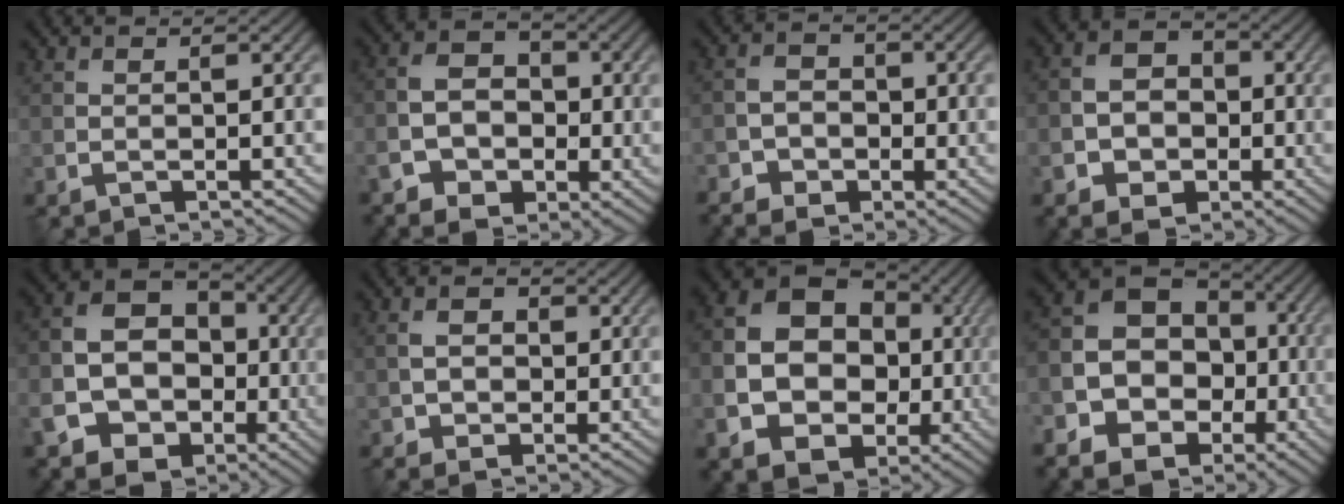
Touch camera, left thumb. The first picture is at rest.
{"total": 6.4, "force": [-2.6, 4.3, 3.9], "torque": [-0.078, -0.006, -0.047]}
{"total": 3.8, "force": [-2.3, 2.7, 1.3], "torque": [-0.024, 0.001, -0.046]}
{"total": 6.6, "force": [-2.3, 5.2, 3.4], "torque": [-0.063, -0.009, -0.045]}
{"total": 11.9, "force": [-3.6, 9.5, 6.1], "torque": [-0.136, -0.027, -0.076]}
{"total": 4.2, "force": [0.4, 2.9, 2.9], "torque": [-0.065, 0.000, 0.013]}
{"total": 17.1, "force": [-2.1, 14.1, 9.5], "torque": [-0.205, -0.030, -0.030]}
{"total": 14.1, "force": [-5.2, 11.3, 6.8], "torque": [-0.149, -0.020, -0.094]}